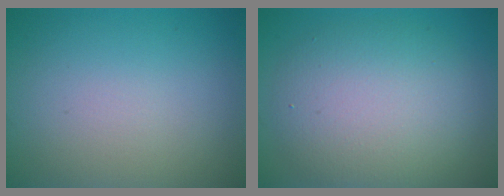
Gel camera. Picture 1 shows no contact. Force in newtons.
{"total": 6.8, "press": 6.8, "slide": 0.3}